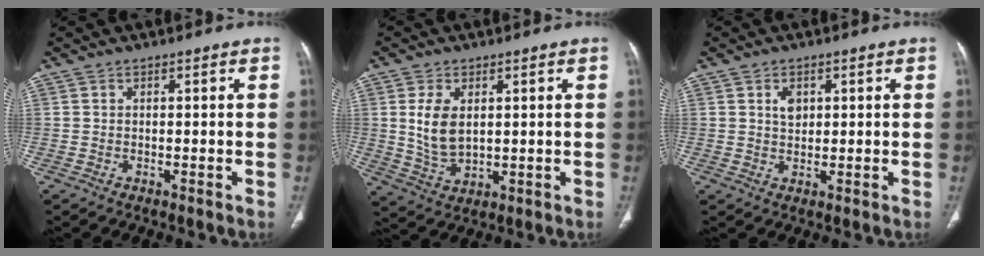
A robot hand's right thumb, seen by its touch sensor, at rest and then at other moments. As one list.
[{"total": 7.7, "force": [1.6, 4.6, 5.9], "torque": [-0.103, -0.012, 0.042]}, {"total": 2.7, "force": [1.0, 1.9, 1.7], "torque": [-0.018, -0.005, 0.018]}]